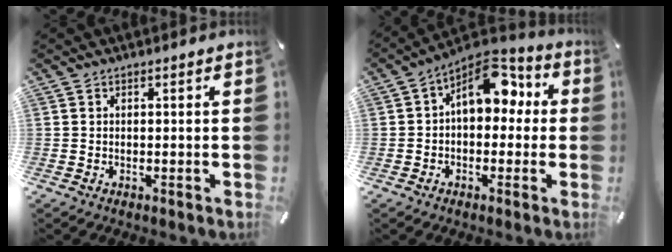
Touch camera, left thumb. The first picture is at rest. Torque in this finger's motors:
{"motor_torque": [0.43, 0.48, 0.93, 0.59, 0.16]}